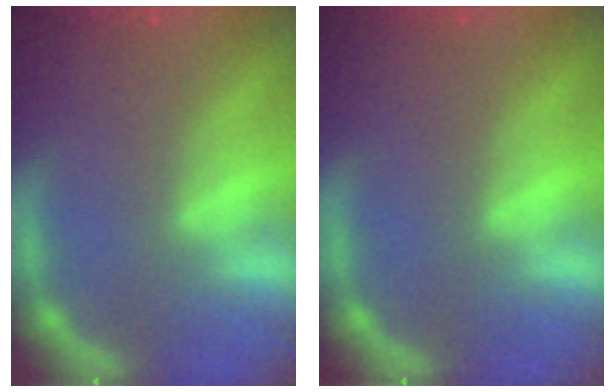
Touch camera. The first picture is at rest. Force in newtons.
{"total": 0.0}